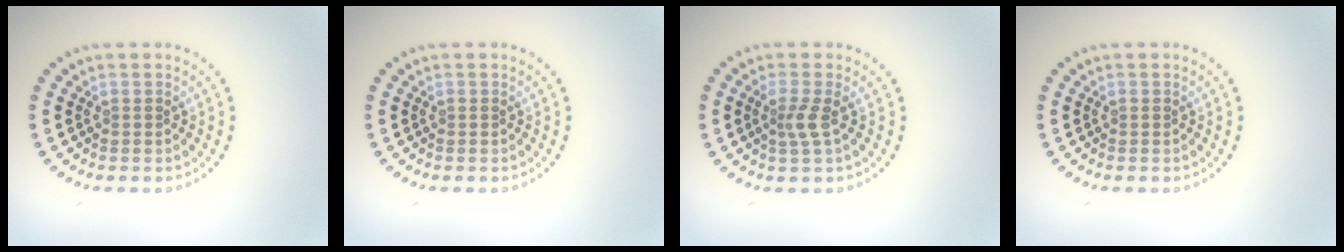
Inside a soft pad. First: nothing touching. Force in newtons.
{"total": 0.0}
{"total": 1.9, "press": 1.4, "slide": 1.2}
{"total": 0.0}